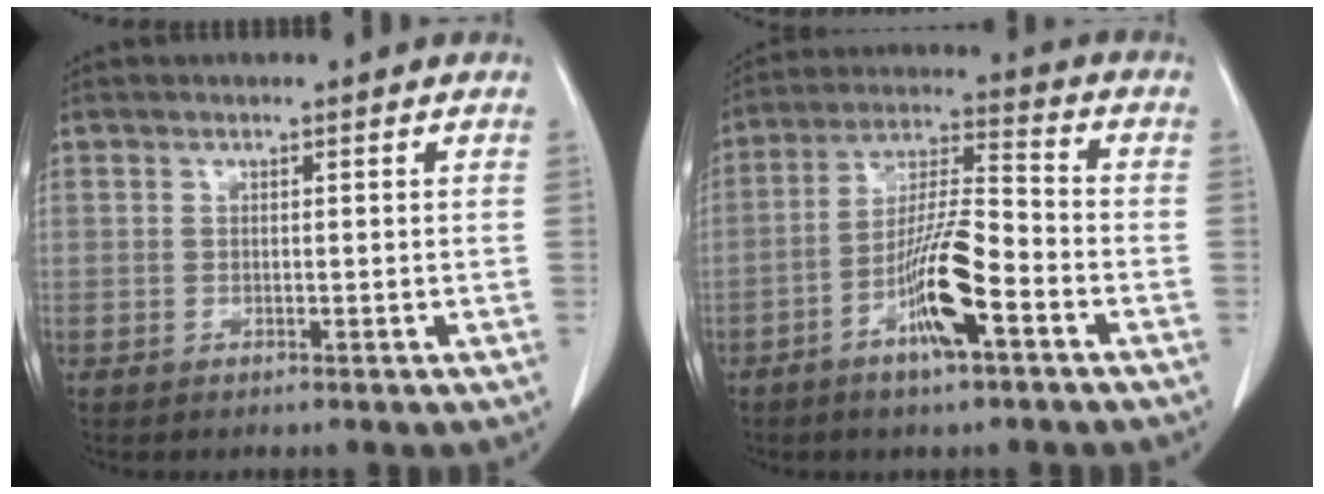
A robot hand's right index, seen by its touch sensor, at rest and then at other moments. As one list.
[{"total": 10.9, "force": [-5.0, 1.4, 9.6], "torque": [-0.184, 0.002, -0.093]}]